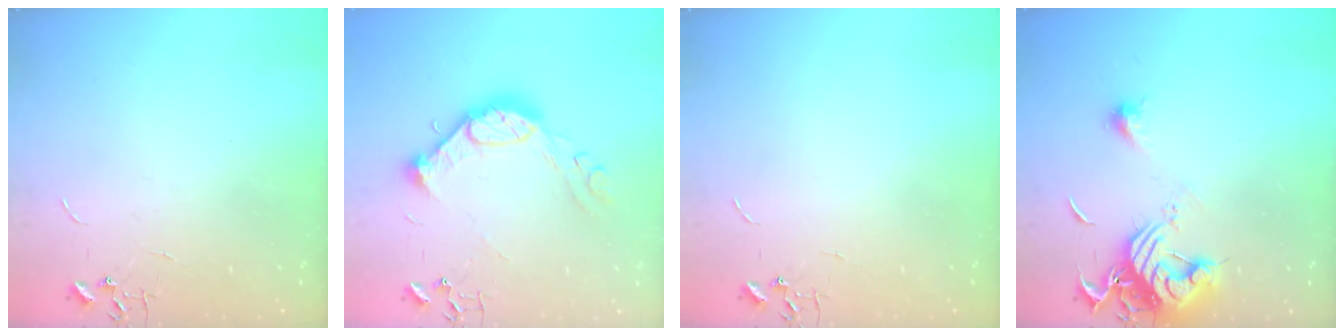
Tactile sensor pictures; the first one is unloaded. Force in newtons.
{"total": 14.3, "press": 14.3, "slide": 1.0}
{"total": 0.0}
{"total": 12.7, "press": 12.7, "slide": 0.9}